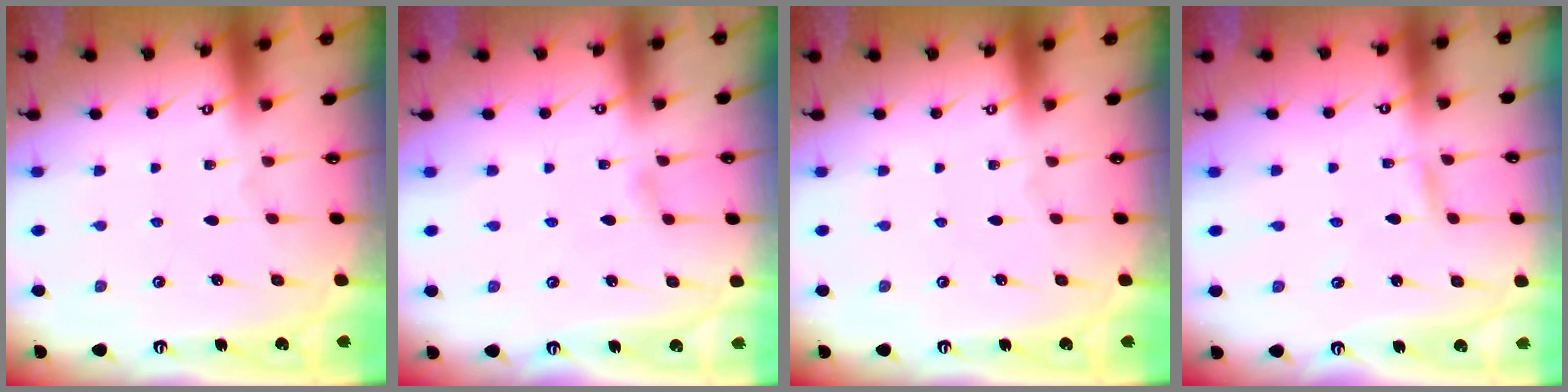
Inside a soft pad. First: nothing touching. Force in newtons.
{"total": 2.0, "press": 2.0, "slide": 0.3}
{"total": 0.0}
{"total": 2.3, "press": 2.3, "slide": 0.2}